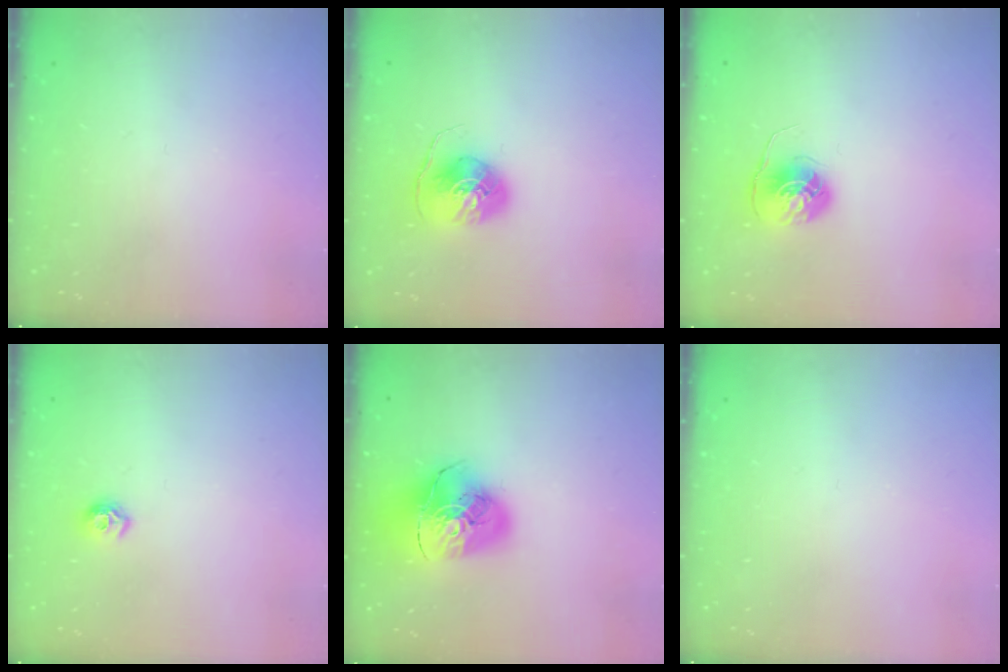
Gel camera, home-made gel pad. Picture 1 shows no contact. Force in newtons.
{"total": 8.4, "press": 8.3, "slide": 0.7}
{"total": 6.1, "press": 6.1, "slide": 0.4}
{"total": 7.2, "press": 7.2, "slide": 1.0}
{"total": 18.7, "press": 18.6, "slide": 2.1}
{"total": 0.0}